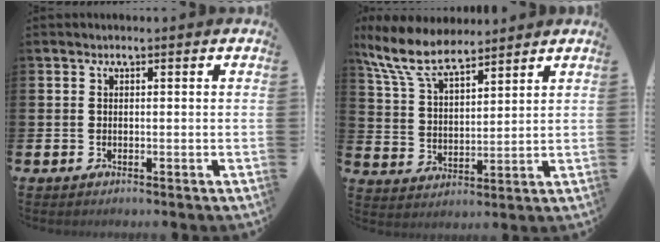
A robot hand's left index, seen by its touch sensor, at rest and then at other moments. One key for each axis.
{"total": 8.6, "fx": 7.5, "fy": 2.3, "fz": 3.4, "tx": -0.102, "ty": -0.027, "tz": 0.138}